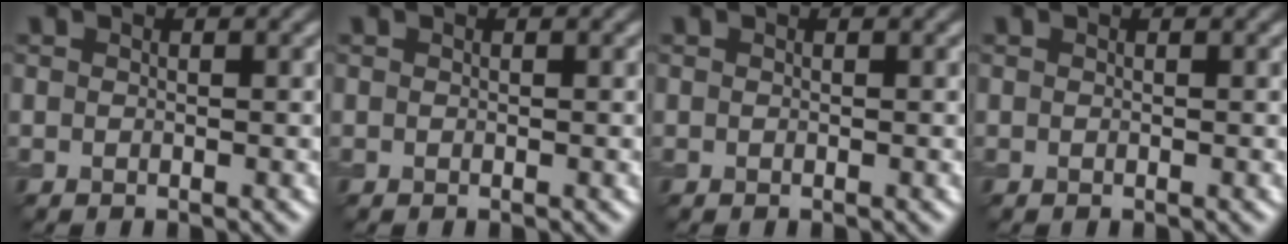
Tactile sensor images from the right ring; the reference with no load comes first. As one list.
[{"total": 0.0}, {"total": 0.0}, {"total": 0.0}]